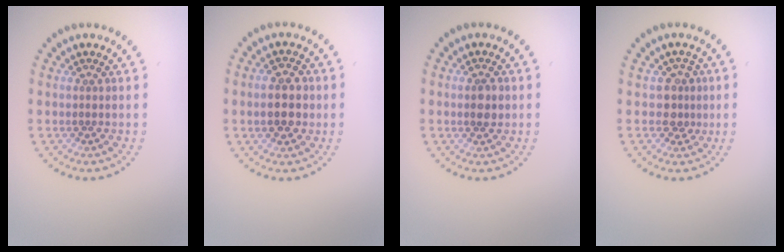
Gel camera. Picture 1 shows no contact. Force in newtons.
{"total": 4.5, "press": 4.5, "slide": 0.1}
{"total": 1.7, "press": 1.6, "slide": 0.5}
{"total": 2.0, "press": 1.7, "slide": 1.1}